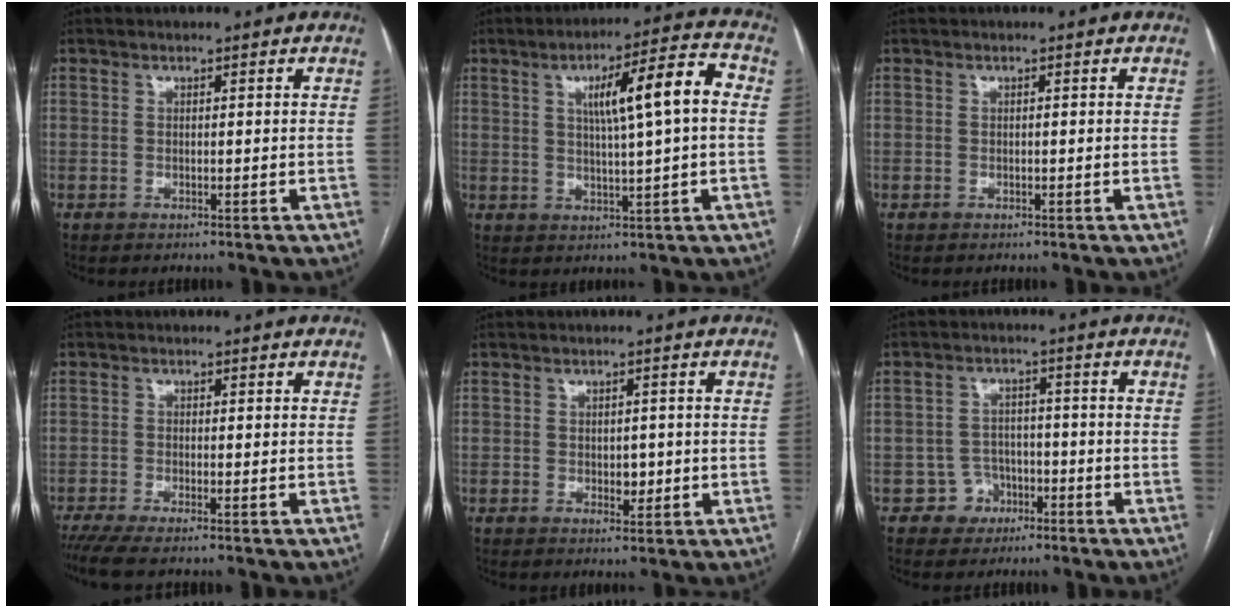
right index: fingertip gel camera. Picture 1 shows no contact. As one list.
[{"total": 10.9, "force": [2.0, 0.9, 10.7], "torque": [-0.162, 0.022, 0.030]}, {"total": 0.0}, {"total": 5.1, "force": [-4.1, 0.1, 3.1], "torque": [-0.052, -0.011, -0.073]}, {"total": 2.7, "force": [-0.4, 1.7, 2.1], "torque": [-0.024, 0.000, 0.001]}, {"total": 4.5, "force": [-2.6, 3.7, -0.1], "torque": [0.011, 0.016, -0.040]}]